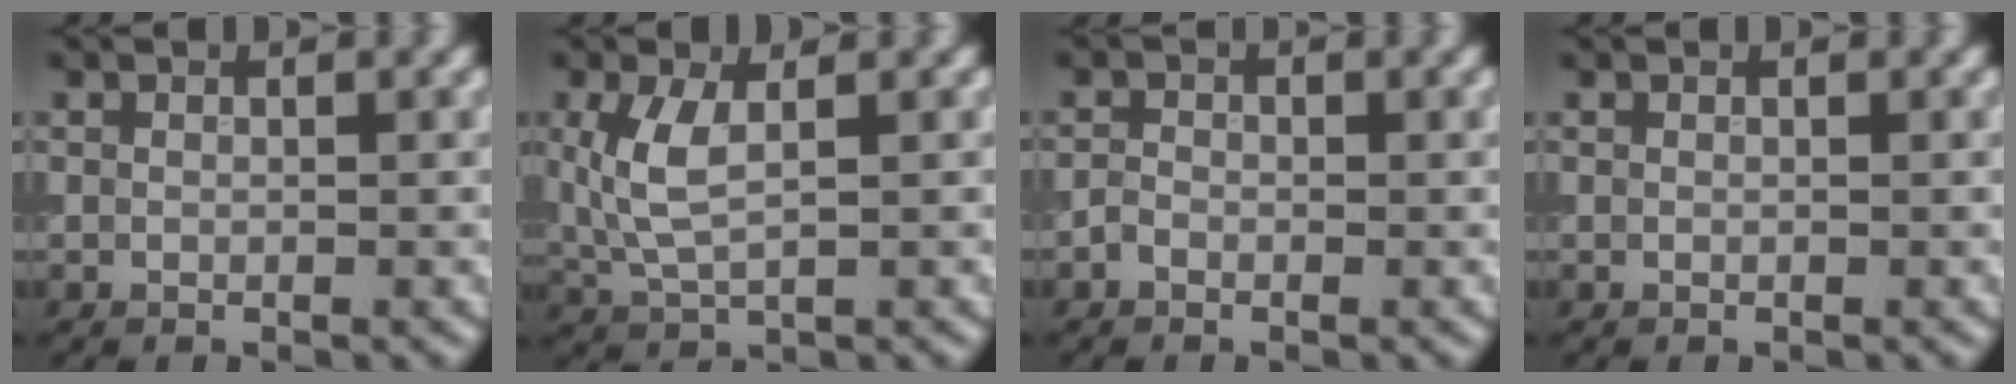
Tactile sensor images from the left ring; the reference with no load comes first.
{"total": 3.9, "force": [0.7, 1.6, 3.5], "torque": [-0.087, 0.005, 0.017]}
{"total": 0.9, "force": [-0.6, 0.5, 0.4], "torque": [-0.009, 0.004, -0.016]}
{"total": 0.0}